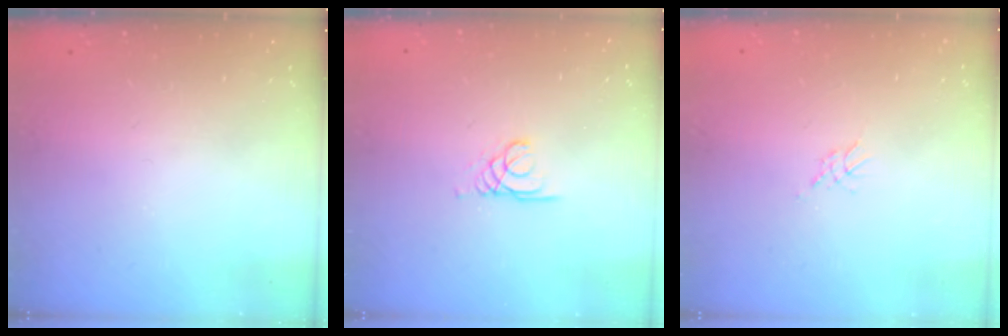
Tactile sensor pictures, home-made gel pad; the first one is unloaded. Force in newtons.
{"total": 1.7, "press": 1.7, "slide": 0.1}
{"total": 2.1, "press": 2.1, "slide": 0.5}